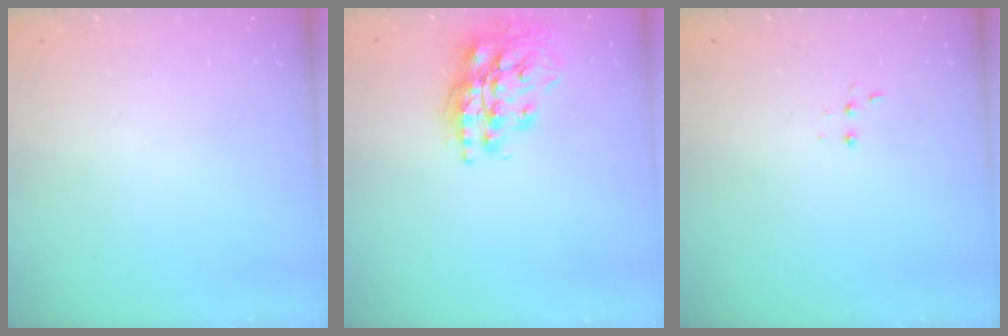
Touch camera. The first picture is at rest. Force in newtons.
{"total": 17.9, "press": 17.8, "slide": 1.9}
{"total": 2.7, "press": 2.7, "slide": 0.5}